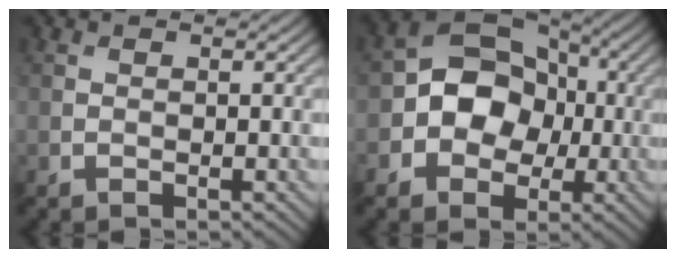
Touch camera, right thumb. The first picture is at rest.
{"total": 8.4, "force": [-0.9, 6.9, 4.9], "torque": [-0.083, 0.009, -0.039]}